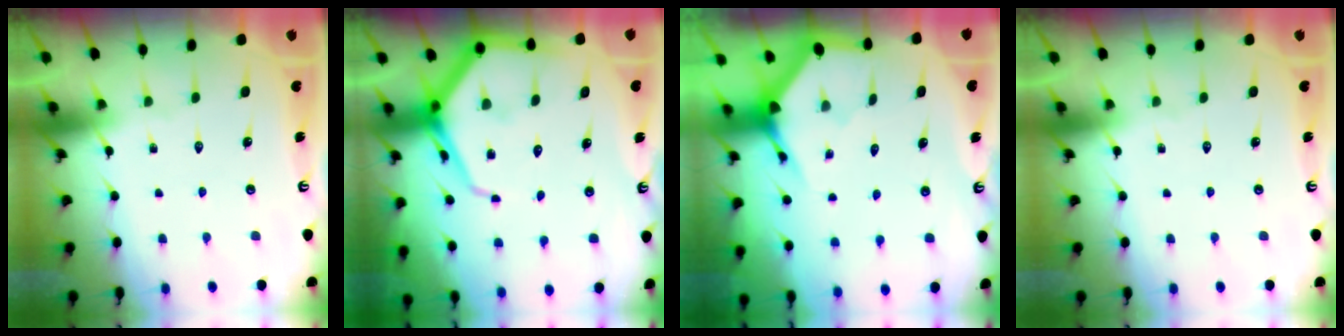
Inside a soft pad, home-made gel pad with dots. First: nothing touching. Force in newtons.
{"total": 9.5, "press": 9.5, "slide": 1.0}
{"total": 3.6, "press": 3.6, "slide": 0.1}
{"total": 0.0}